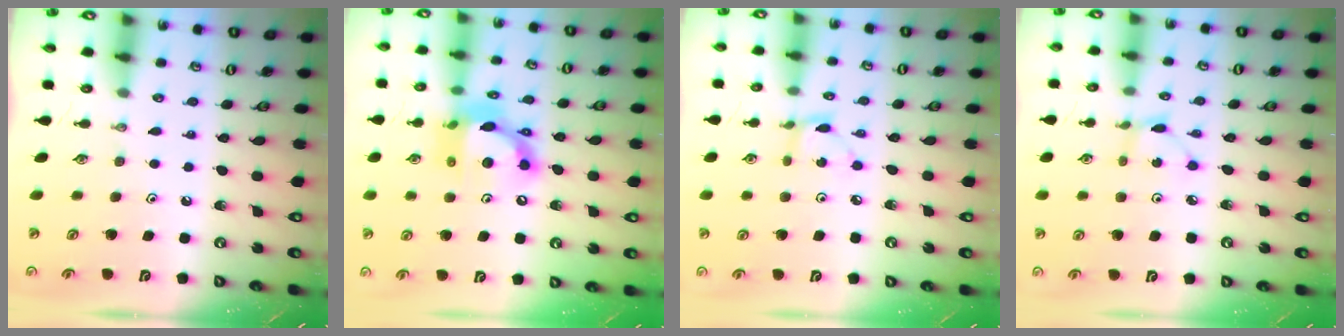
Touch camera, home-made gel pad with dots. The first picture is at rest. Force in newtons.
{"total": 14.7, "press": 14.7, "slide": 0.8}
{"total": 2.9, "press": 2.9, "slide": 0.2}
{"total": 1.5, "press": 1.5, "slide": 0.2}